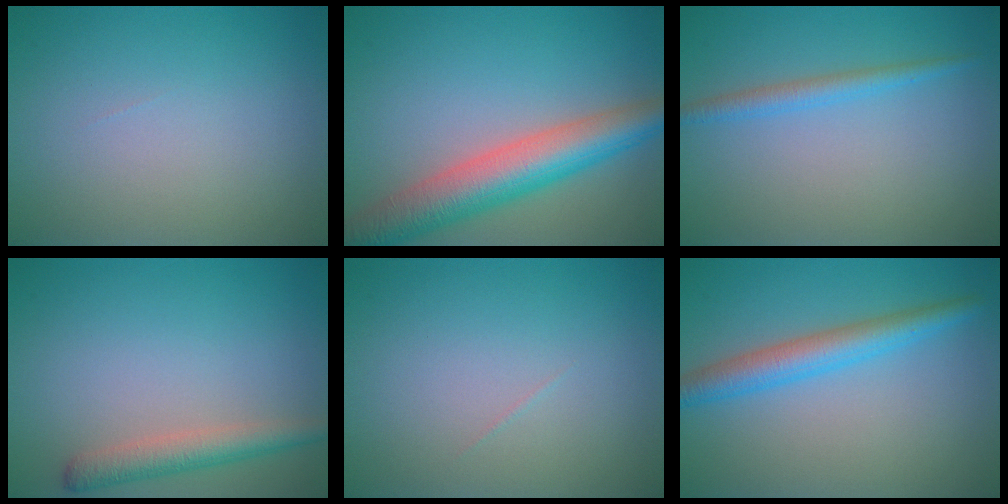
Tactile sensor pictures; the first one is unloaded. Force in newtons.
{"total": 7.5, "press": 7.4, "slide": 0.4}
{"total": 1.9, "press": 1.9, "slide": 0.1}
{"total": 3.0, "press": 3.0, "slide": 0.2}
{"total": 0.0}
{"total": 3.9, "press": 3.9, "slide": 0.1}